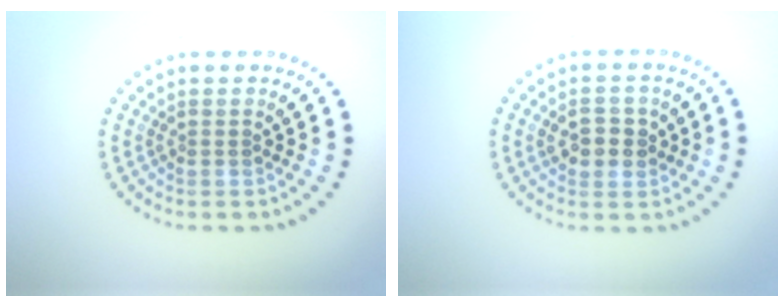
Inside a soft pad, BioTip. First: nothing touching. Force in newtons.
{"total": 2.8, "press": 2.7, "slide": 0.5}